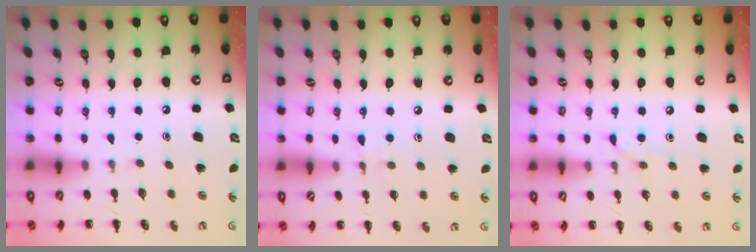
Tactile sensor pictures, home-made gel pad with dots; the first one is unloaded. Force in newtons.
{"total": 5.9, "press": 5.5, "slide": 2.2}
{"total": 5.4, "press": 5.1, "slide": 2.0}